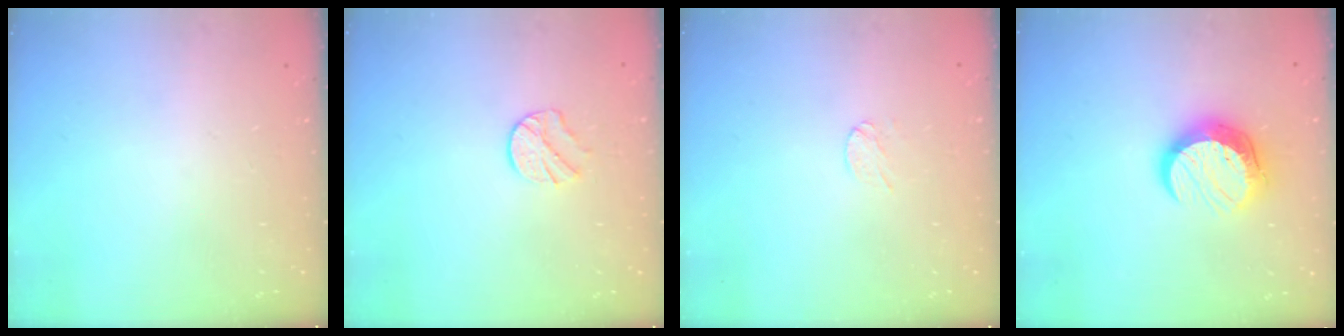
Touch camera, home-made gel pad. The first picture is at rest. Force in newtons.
{"total": 5.5, "press": 5.5, "slide": 0.6}
{"total": 3.0, "press": 3.0, "slide": 0.2}
{"total": 11.6, "press": 11.6, "slide": 0.9}